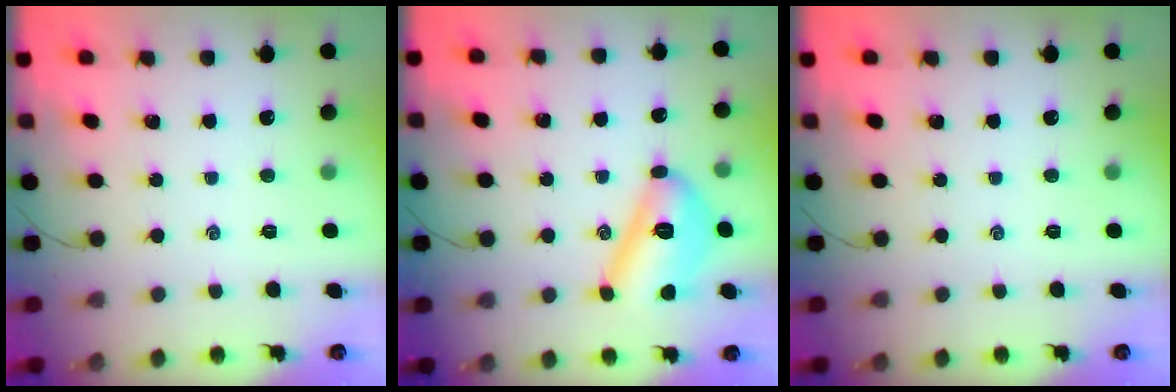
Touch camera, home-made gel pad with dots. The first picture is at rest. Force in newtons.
{"total": 13.0, "press": 12.9, "slide": 1.6}
{"total": 0.0}